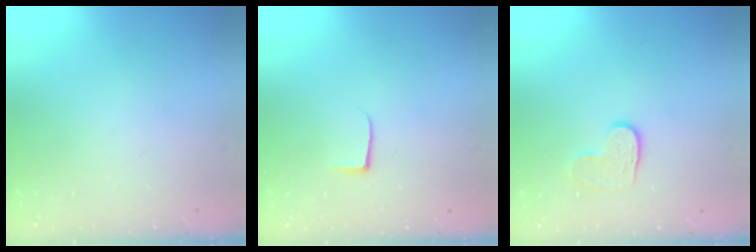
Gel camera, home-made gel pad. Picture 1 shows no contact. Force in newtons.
{"total": 3.8, "press": 3.8, "slide": 0.5}
{"total": 5.5, "press": 5.5, "slide": 0.4}